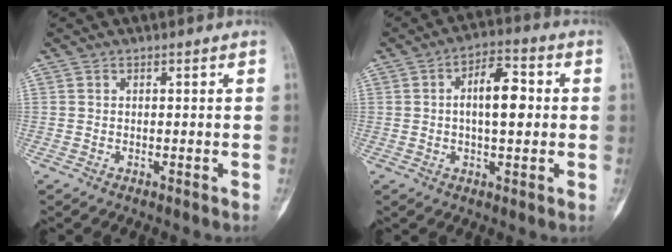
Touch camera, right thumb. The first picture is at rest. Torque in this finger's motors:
{"motor_torque": [-0.65, 0.99, 0.11, 0.08, -0.03]}